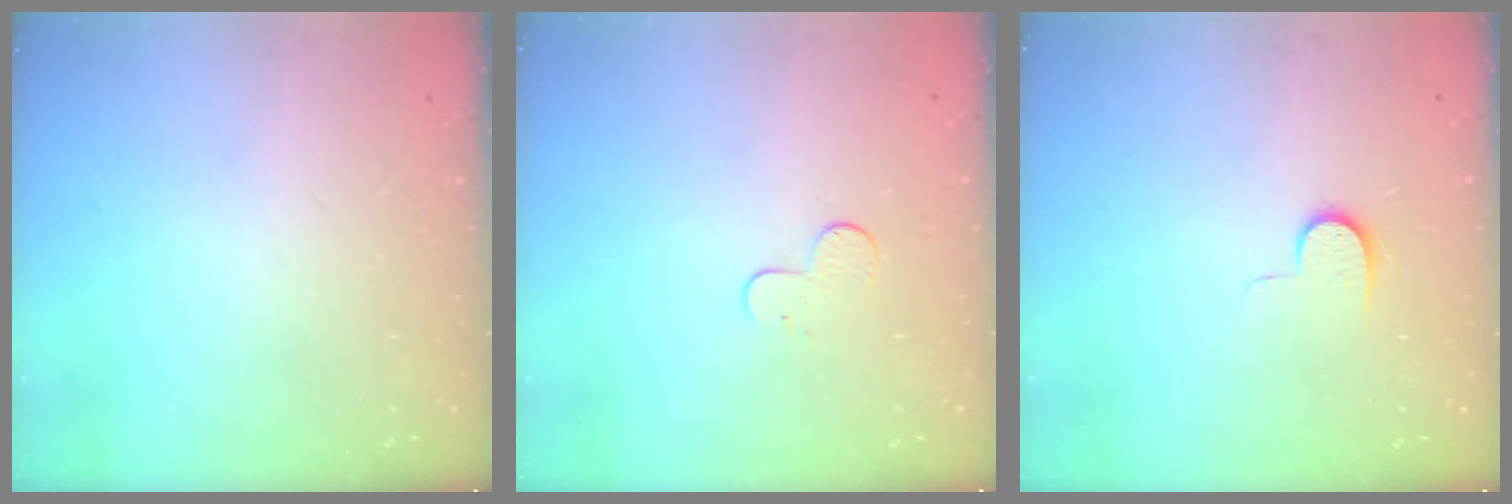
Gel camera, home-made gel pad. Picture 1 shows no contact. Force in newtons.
{"total": 5.5, "press": 5.5, "slide": 0.5}
{"total": 7.3, "press": 7.3, "slide": 0.8}